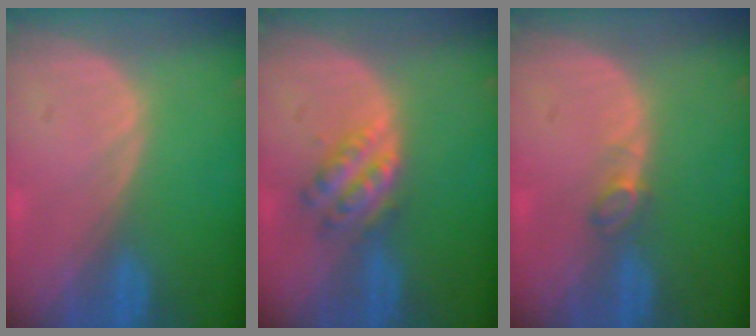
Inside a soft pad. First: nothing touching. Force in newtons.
{"total": 5.1, "press": 4.8, "slide": 1.8}
{"total": 2.0, "press": 1.9, "slide": 0.4}